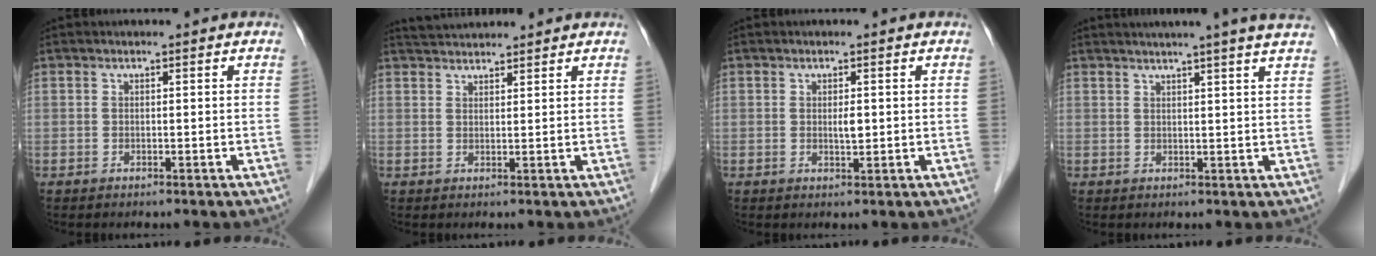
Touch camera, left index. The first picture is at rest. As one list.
[{"total": 4.2, "force": [4.1, 0.4, 0.8], "torque": [-0.016, 0.036, 0.074]}, {"total": 1.5, "force": [0.2, 0.5, 1.4], "torque": [-0.024, -0.001, 0.004]}, {"total": 9.4, "force": [7.9, -1.1, 5.0], "torque": [-0.067, 0.012, 0.078]}]